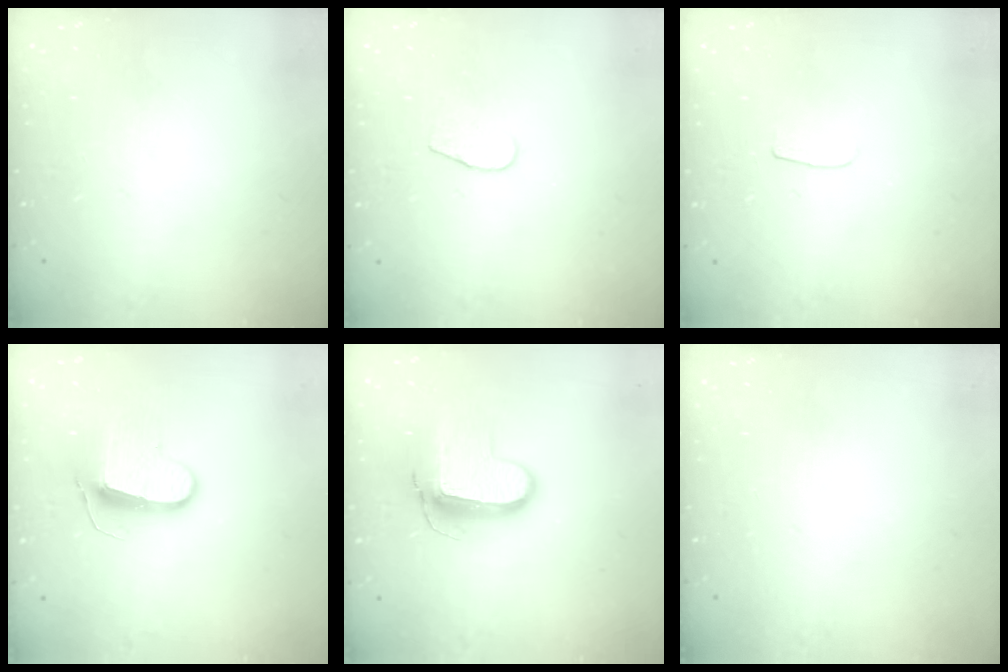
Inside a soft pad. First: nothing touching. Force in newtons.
{"total": 5.0, "press": 5.0, "slide": 0.4}
{"total": 3.3, "press": 3.3, "slide": 0.3}
{"total": 9.6, "press": 9.6, "slide": 0.2}
{"total": 11.1, "press": 11.1, "slide": 1.0}
{"total": 0.0}